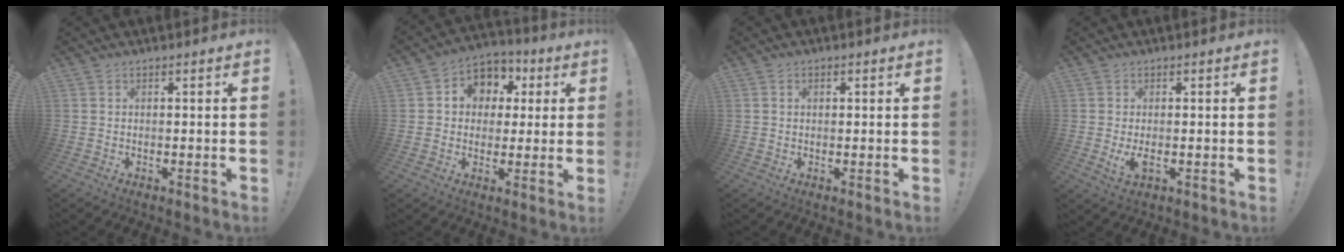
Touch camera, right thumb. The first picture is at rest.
{"total": 9.0, "force": [1.5, 8.3, 3.3], "torque": [-0.041, -0.005, 0.034]}
{"total": 0.9, "force": [0.3, 0.6, 0.5], "torque": [-0.005, 0.002, 0.005]}
{"total": 3.8, "force": [-0.3, 1.7, 3.4], "torque": [-0.055, -0.009, -0.007]}